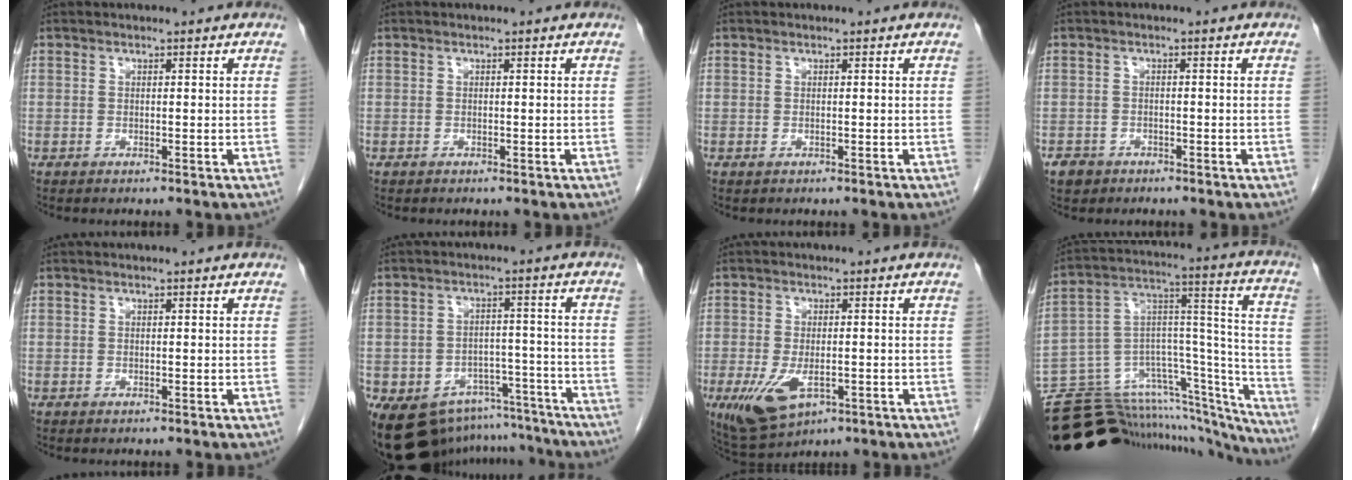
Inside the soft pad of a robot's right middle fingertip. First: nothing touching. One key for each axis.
{"total": 0.0}
{"total": 0.0}
{"total": 2.2, "fx": -1.5, "fy": 1.6, "fz": 0.4, "tx": -0.012, "ty": 0.005, "tz": -0.022}
{"total": 0.0}
{"total": 16.0, "fx": -12.8, "fy": 8.6, "fz": 4.4, "tx": -0.084, "ty": 0.035, "tz": -0.163}
{"total": 7.6, "fx": -3.0, "fy": 3.7, "fz": 6.0, "tx": -0.115, "ty": -0.013, "tz": -0.038}
{"total": 29.2, "fx": -26.2, "fy": 6.9, "fz": 11.0, "tx": -0.114, "ty": 0.057, "tz": -0.379}